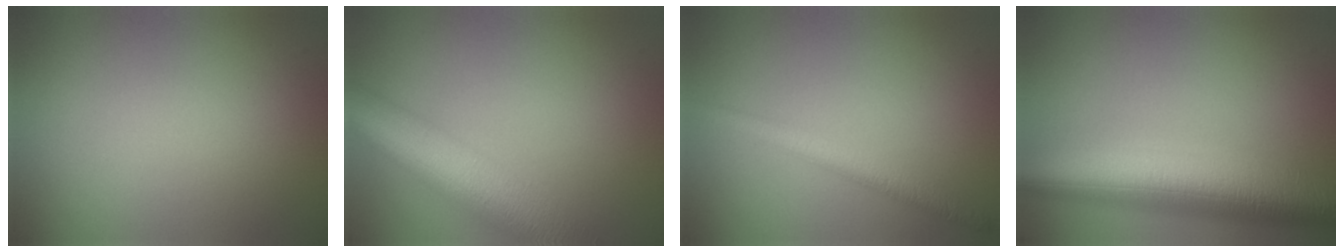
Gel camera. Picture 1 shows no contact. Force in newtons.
{"total": 10.4, "press": 10.4, "slide": 0.7}
{"total": 2.5, "press": 2.5, "slide": 0.1}
{"total": 11.0, "press": 11.0, "slide": 0.7}